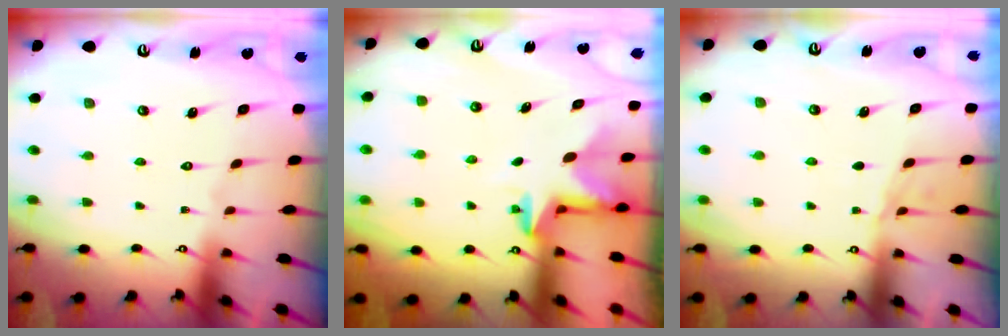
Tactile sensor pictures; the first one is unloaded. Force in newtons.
{"total": 2.9, "press": 2.9, "slide": 0.2}
{"total": 2.7, "press": 2.7, "slide": 0.4}